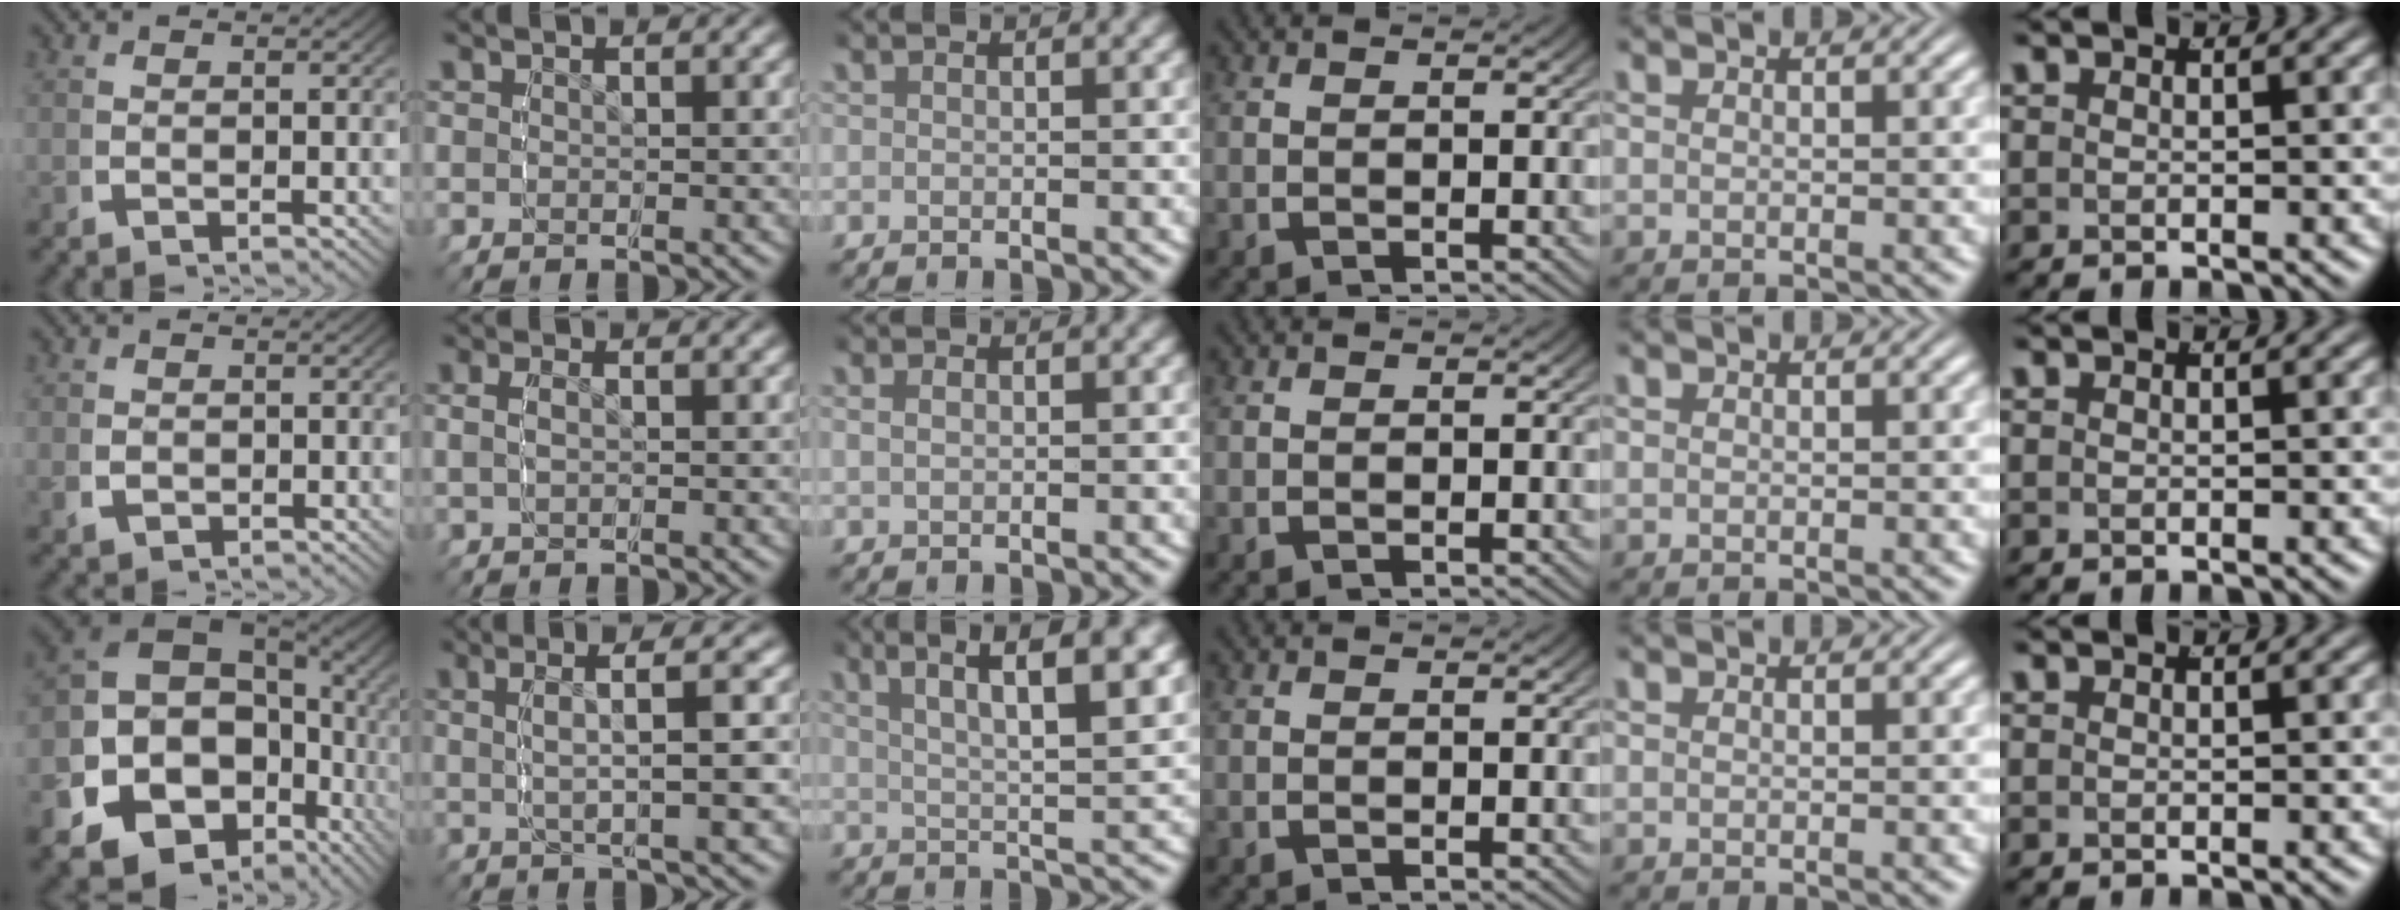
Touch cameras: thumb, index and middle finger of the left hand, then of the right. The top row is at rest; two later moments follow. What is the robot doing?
{"motion": "lift_and_place", "object": "sponge"}